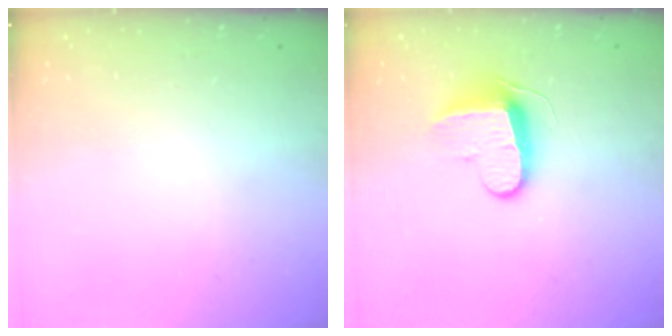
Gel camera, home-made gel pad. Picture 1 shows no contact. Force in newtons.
{"total": 9.5, "press": 9.5, "slide": 0.6}